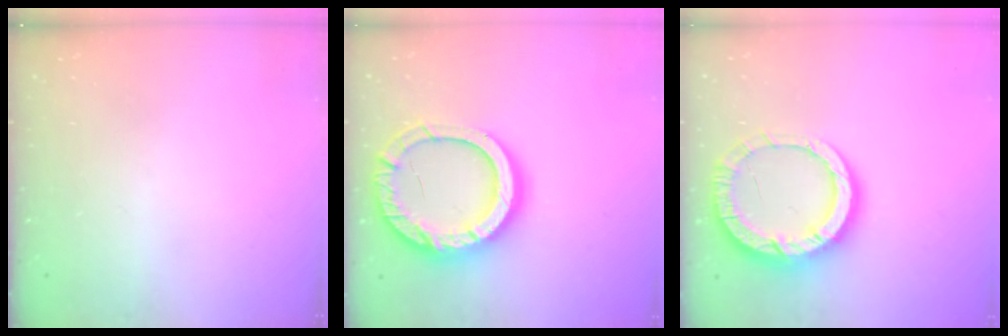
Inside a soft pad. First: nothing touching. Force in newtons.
{"total": 19.7, "press": 19.6, "slide": 1.7}
{"total": 13.6, "press": 13.5, "slide": 1.4}